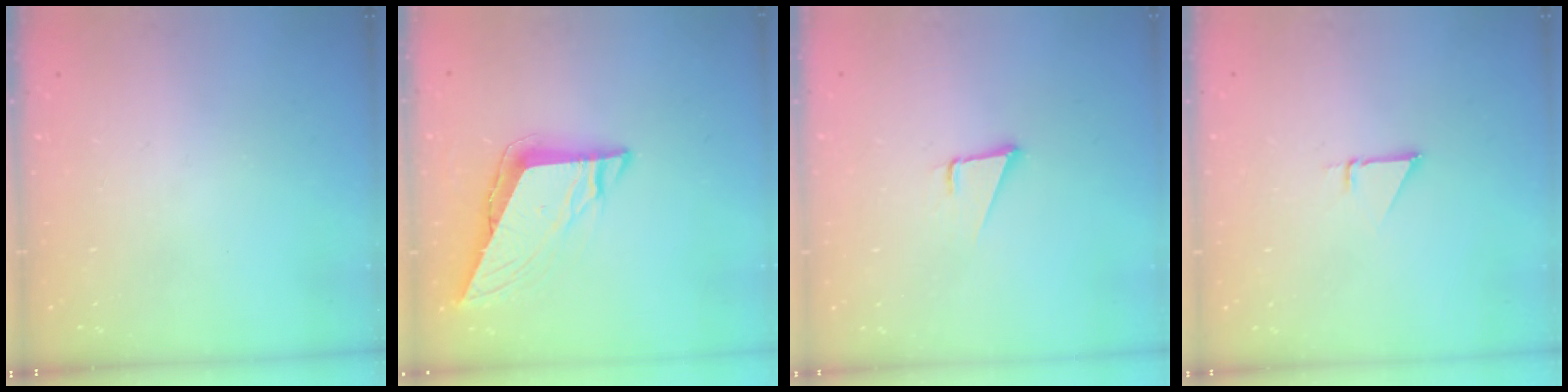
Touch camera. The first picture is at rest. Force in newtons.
{"total": 8.7, "press": 8.6, "slide": 0.7}
{"total": 3.6, "press": 2.7, "slide": 2.4}
{"total": 1.4, "press": 1.4, "slide": 0.0}